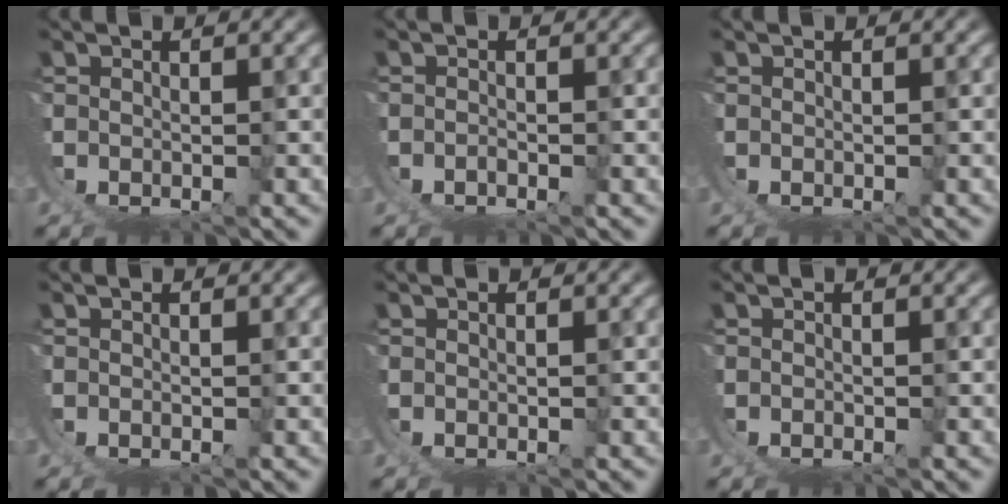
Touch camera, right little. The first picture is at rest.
{"total": 0.6, "force": [-0.5, -0.3, 0.2], "torque": [0.000, 0.003, -0.014]}
{"total": 0.0}
{"total": 0.0}
{"total": 0.0}
{"total": 0.6, "force": [-0.1, -0.5, 0.0], "torque": [-0.002, -0.003, -0.002]}